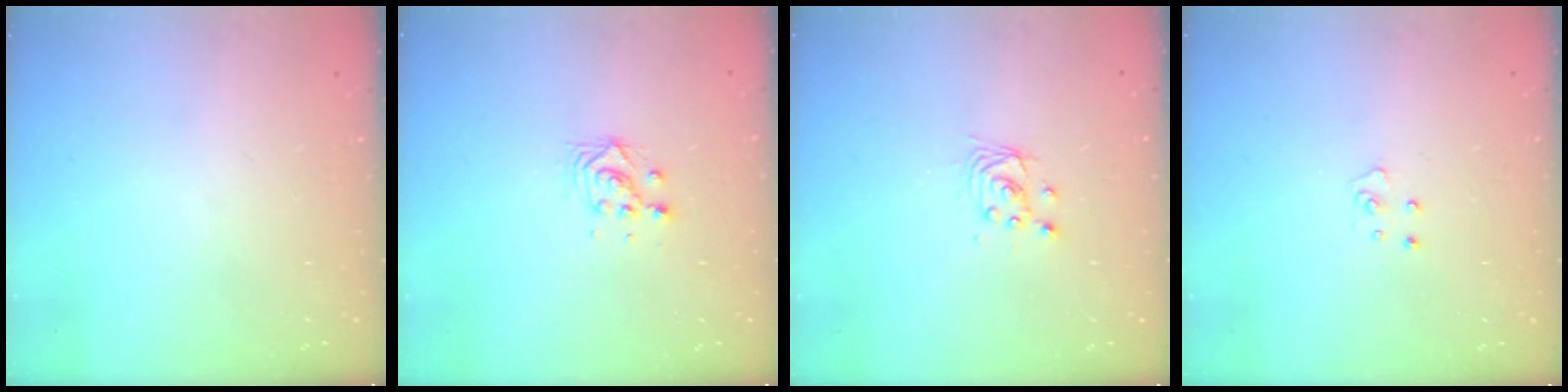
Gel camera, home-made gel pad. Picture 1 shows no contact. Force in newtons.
{"total": 3.7, "press": 3.7, "slide": 0.2}
{"total": 2.9, "press": 2.9, "slide": 0.0}
{"total": 3.8, "press": 3.8, "slide": 0.3}